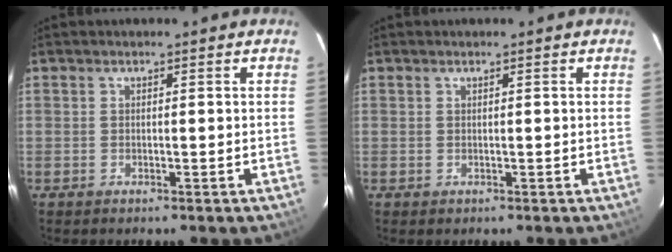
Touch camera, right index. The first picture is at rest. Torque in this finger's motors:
{"motor_torque": [0.07, 0.01, -0.01, -0.01]}